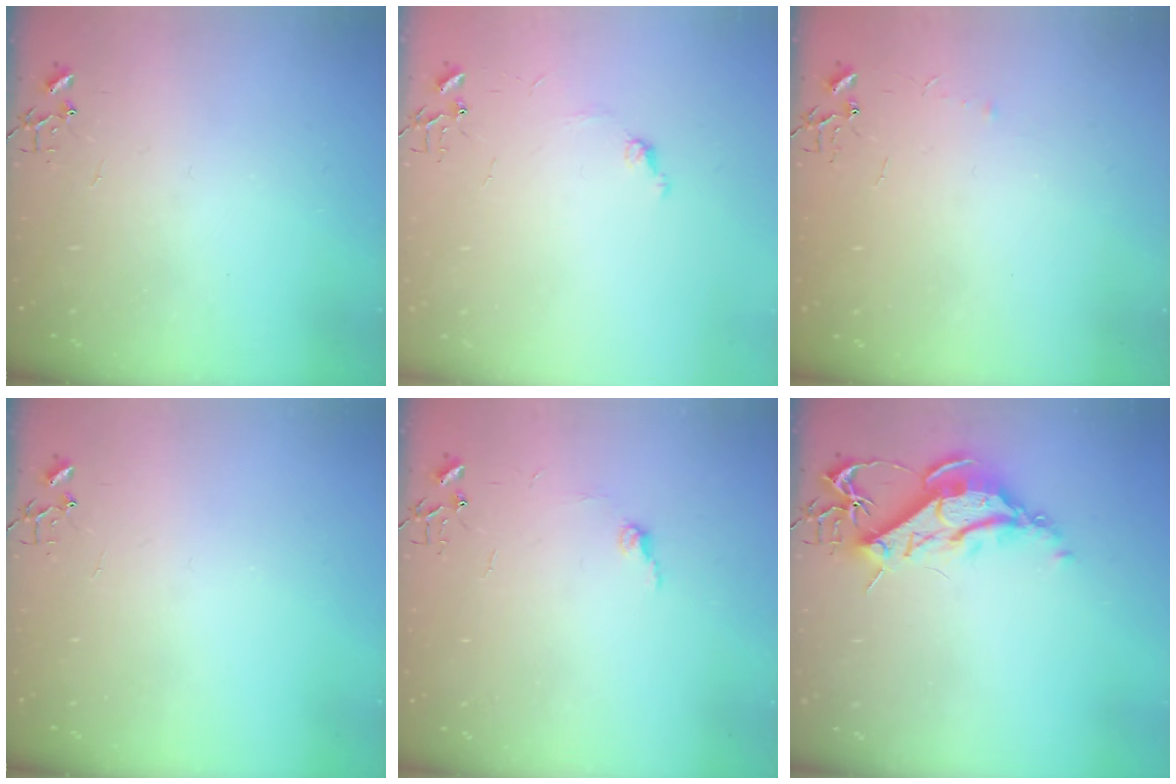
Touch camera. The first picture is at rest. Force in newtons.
{"total": 5.2, "press": 5.1, "slide": 0.7}
{"total": 3.2, "press": 3.1, "slide": 0.5}
{"total": 0.0}
{"total": 6.6, "press": 6.6, "slide": 0.7}
{"total": 12.1, "press": 12.0, "slide": 1.3}